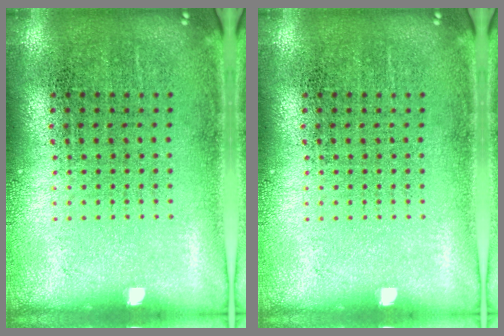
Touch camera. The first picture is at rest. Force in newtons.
{"total": 0.0}